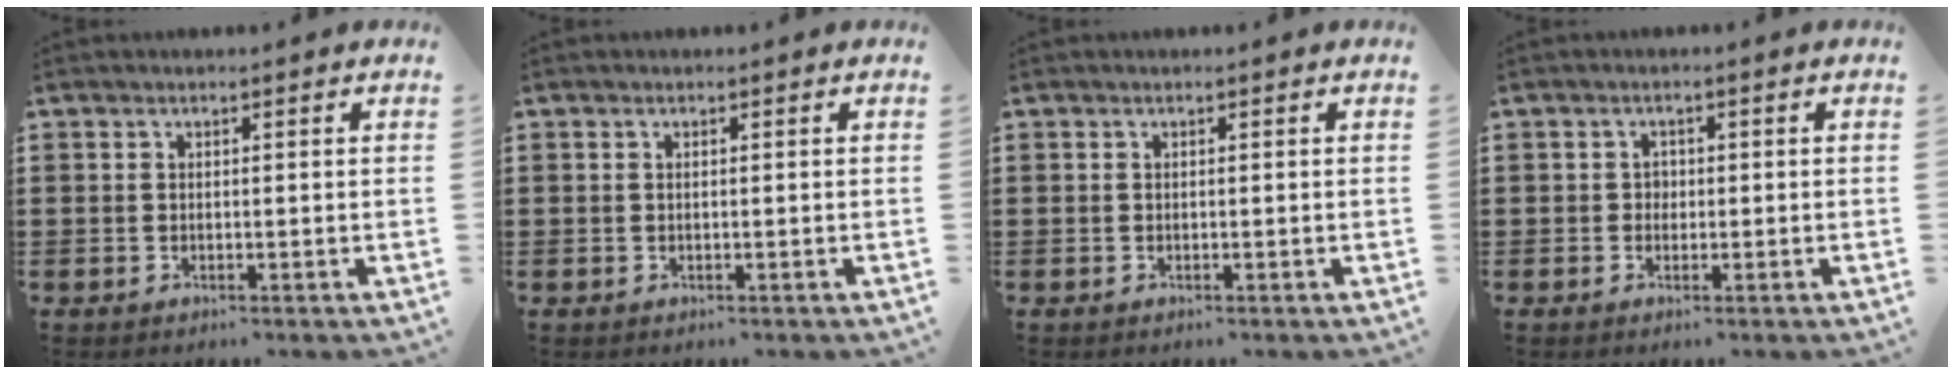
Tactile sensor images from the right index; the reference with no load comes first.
{"total": 0.0}
{"total": 0.0}
{"total": 1.0, "force": [-0.1, 0.9, 0.4], "torque": [-0.011, 0.003, -0.004]}